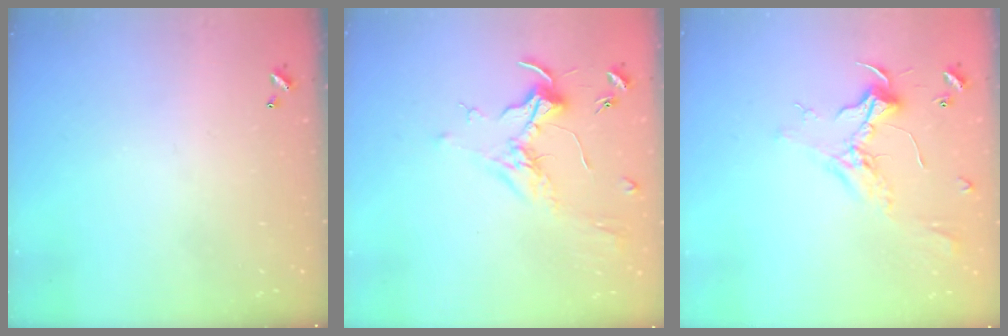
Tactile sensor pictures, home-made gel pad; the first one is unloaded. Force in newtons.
{"total": 1.9, "press": 1.8, "slide": 0.8}
{"total": 2.4, "press": 2.3, "slide": 0.8}